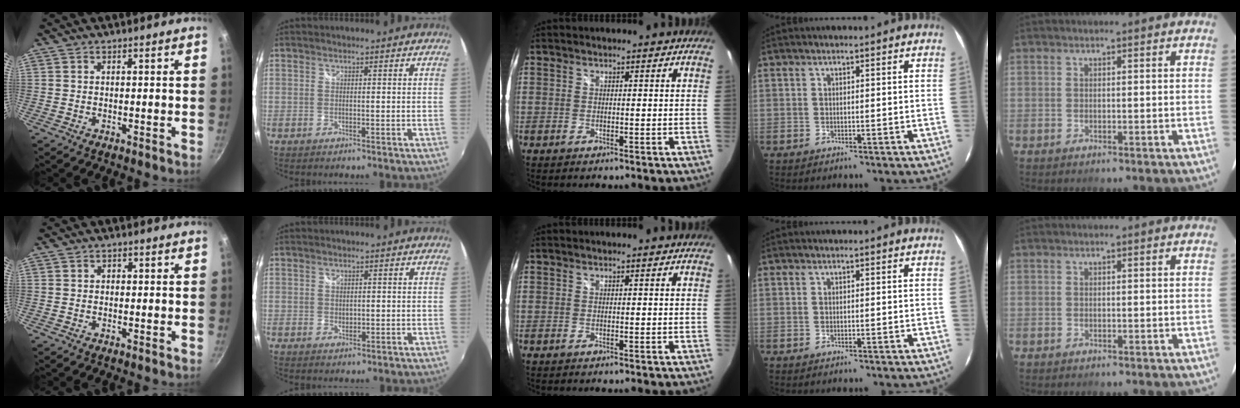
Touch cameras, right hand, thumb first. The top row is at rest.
{"thumb": {"total": 0.9, "force": [0.0, 0.9, 0.3], "torque": [-0.001, 0.003, -0.001]}, "index": {"total": 1.2, "force": [0.2, 1.1, 0.5], "torque": [-0.006, -0.001, 0.004]}}